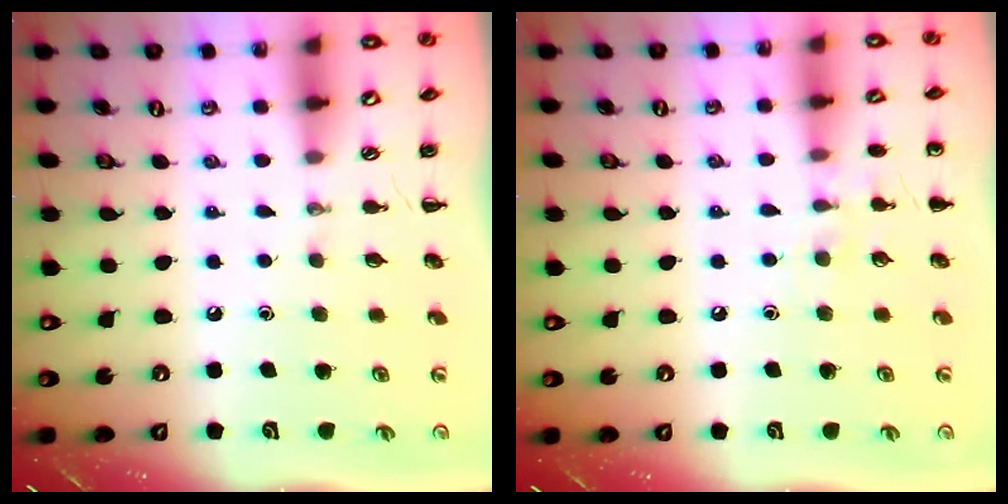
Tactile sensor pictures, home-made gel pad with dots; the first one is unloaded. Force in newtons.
{"total": 6.7, "press": 6.4, "slide": 2.0}